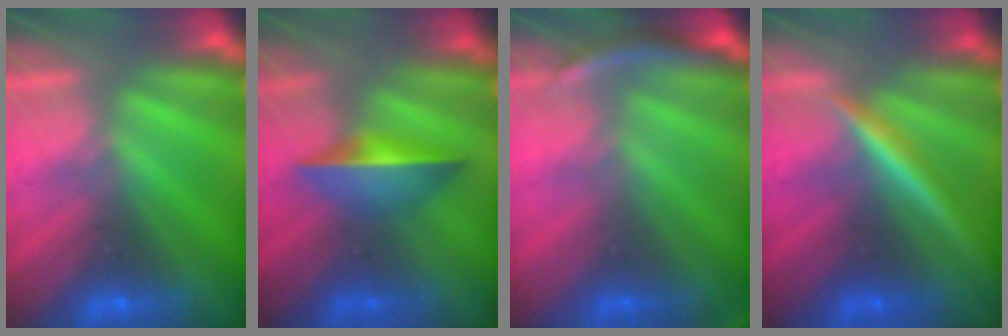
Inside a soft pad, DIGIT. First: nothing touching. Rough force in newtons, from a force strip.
{"total": 1.5}
{"total": 2.9}
{"total": 4.8}